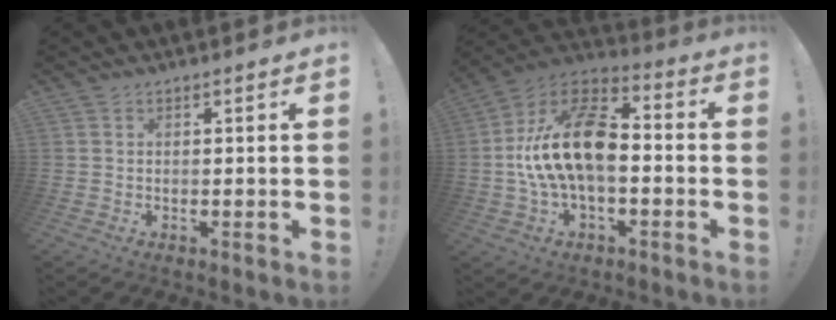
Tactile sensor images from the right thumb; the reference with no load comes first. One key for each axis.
{"total": 19.3, "fx": -0.7, "fy": 11.0, "fz": 15.9, "tx": -0.283, "ty": 0.019, "tz": -0.007}